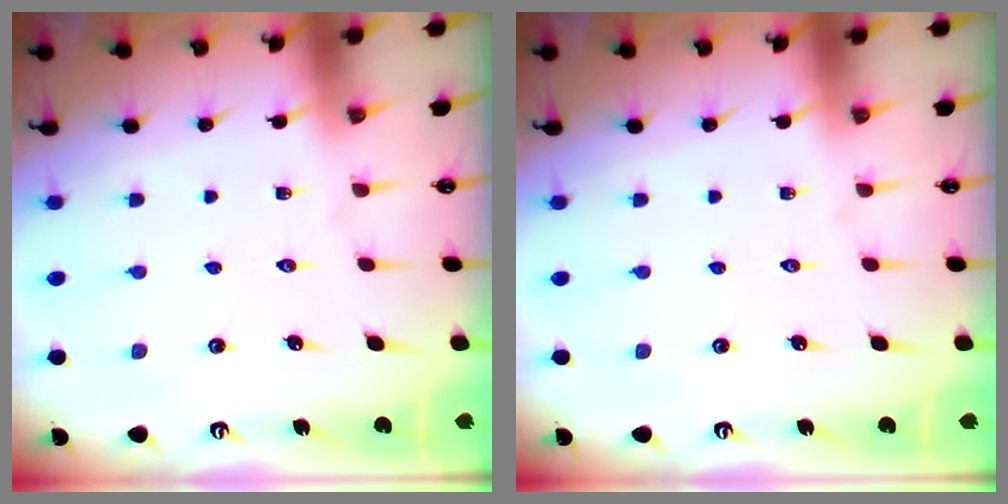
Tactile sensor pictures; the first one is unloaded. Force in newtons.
{"total": 0.0}